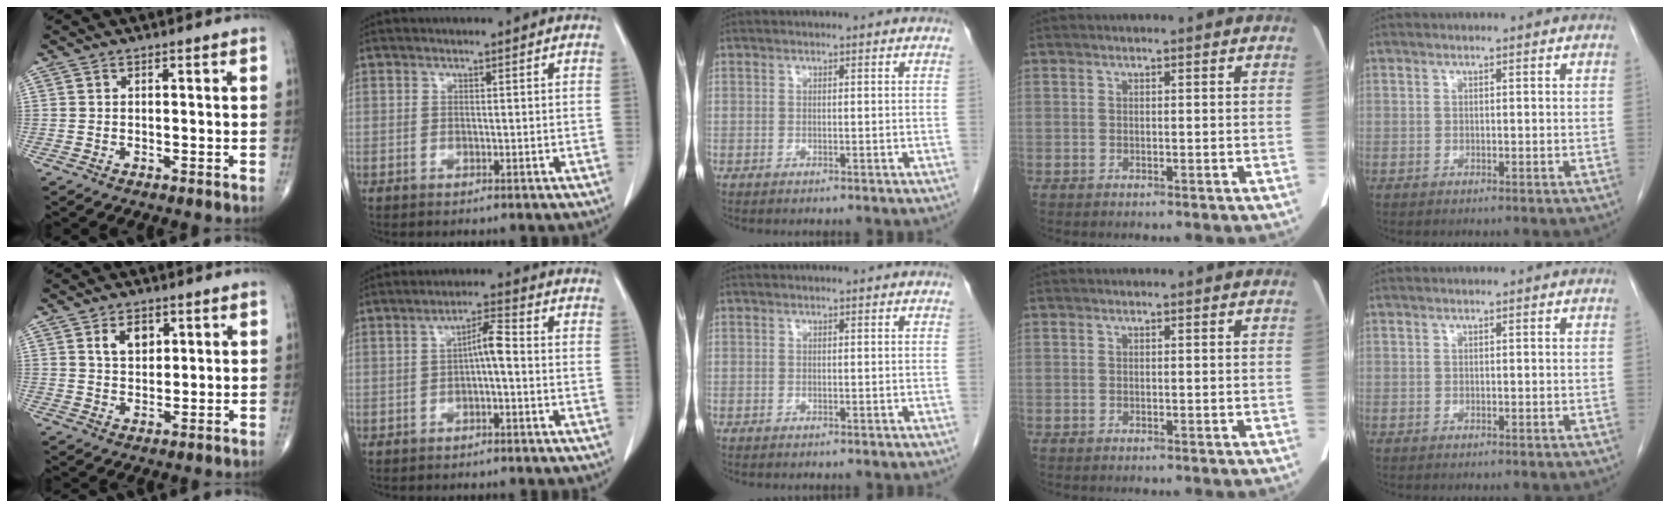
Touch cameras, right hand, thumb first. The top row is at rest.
{"thumb": {"total": 4.9, "force": [2.1, 3.1, 3.1], "torque": [-0.036, -0.012, 0.037]}, "index": {"total": 3.7, "force": [-0.4, 0.6, 3.6], "torque": [-0.061, 0.014, -0.006]}}